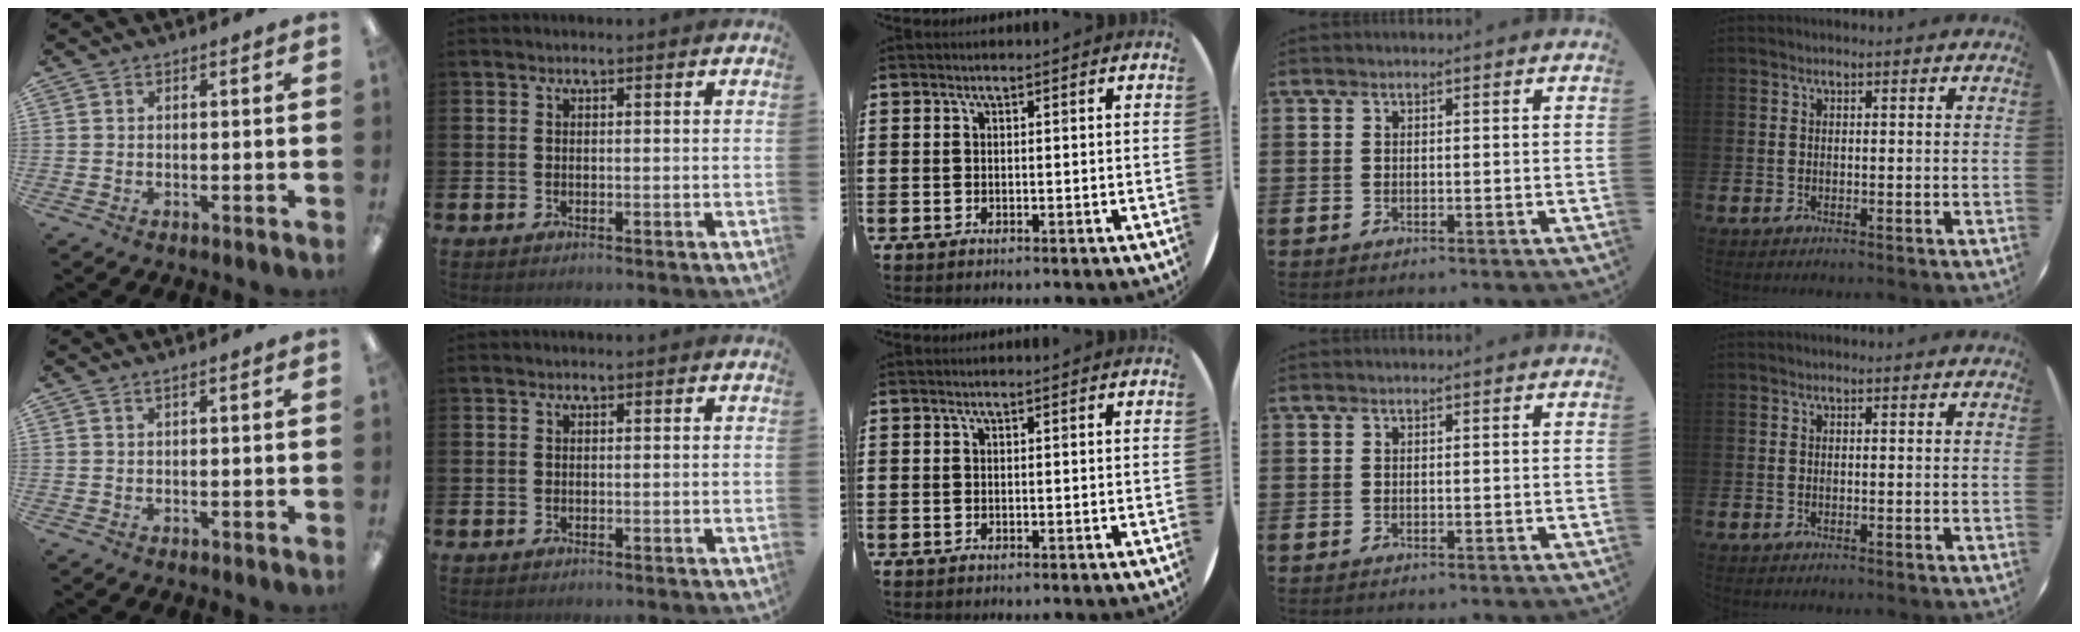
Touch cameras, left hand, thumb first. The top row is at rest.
{"thumb": {"total": 0.7, "force": [0.4, 0.0, 0.6], "torque": [-0.013, 0.001, 0.007]}}